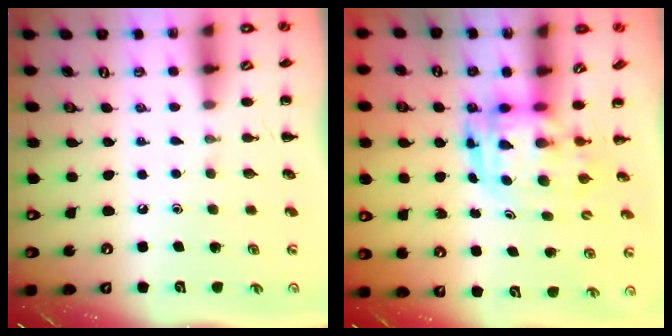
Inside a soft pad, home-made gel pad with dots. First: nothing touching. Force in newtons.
{"total": 3.5, "press": 3.4, "slide": 0.7}